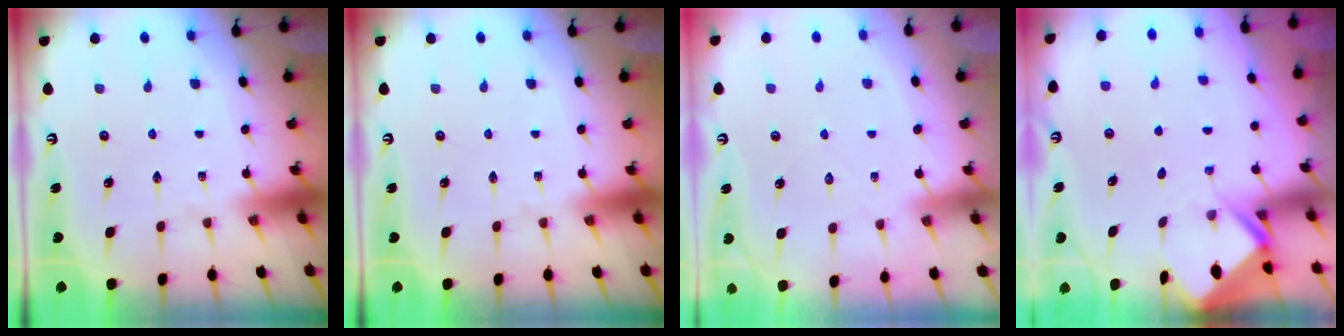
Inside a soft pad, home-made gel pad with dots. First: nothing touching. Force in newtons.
{"total": 0.0}
{"total": 3.0, "press": 3.0, "slide": 0.3}
{"total": 2.6, "press": 2.6, "slide": 0.1}